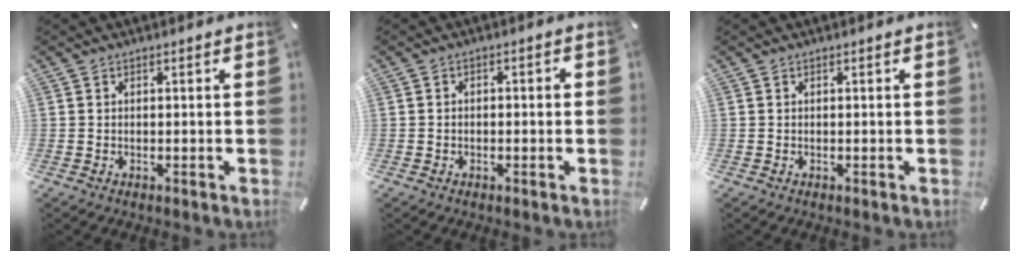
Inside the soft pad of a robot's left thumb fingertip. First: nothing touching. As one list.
[{"total": 1.6, "force": [-0.9, 0.9, 0.9], "torque": [-0.017, 0.007, -0.021]}, {"total": 0.0}]